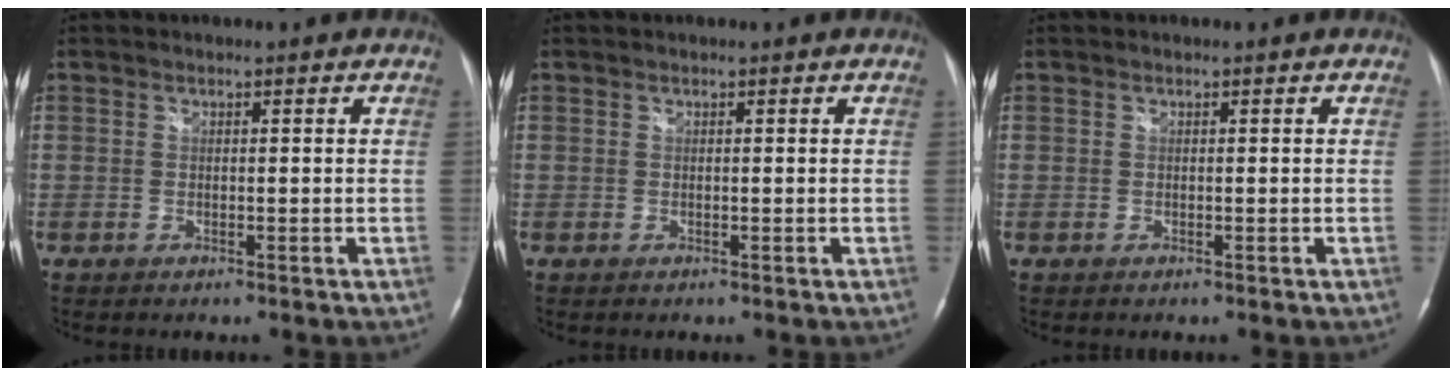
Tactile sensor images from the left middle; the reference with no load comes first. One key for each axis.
{"total": 0.0}
{"total": 0.0}